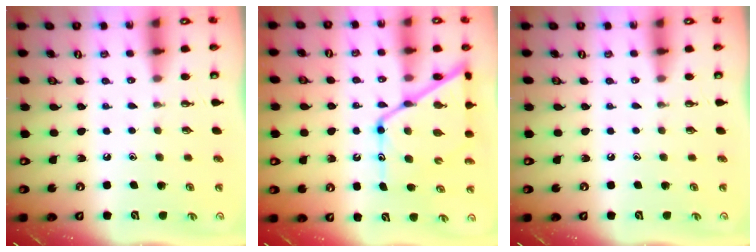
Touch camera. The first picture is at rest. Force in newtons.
{"total": 17.5, "press": 17.4, "slide": 1.3}
{"total": 0.0}